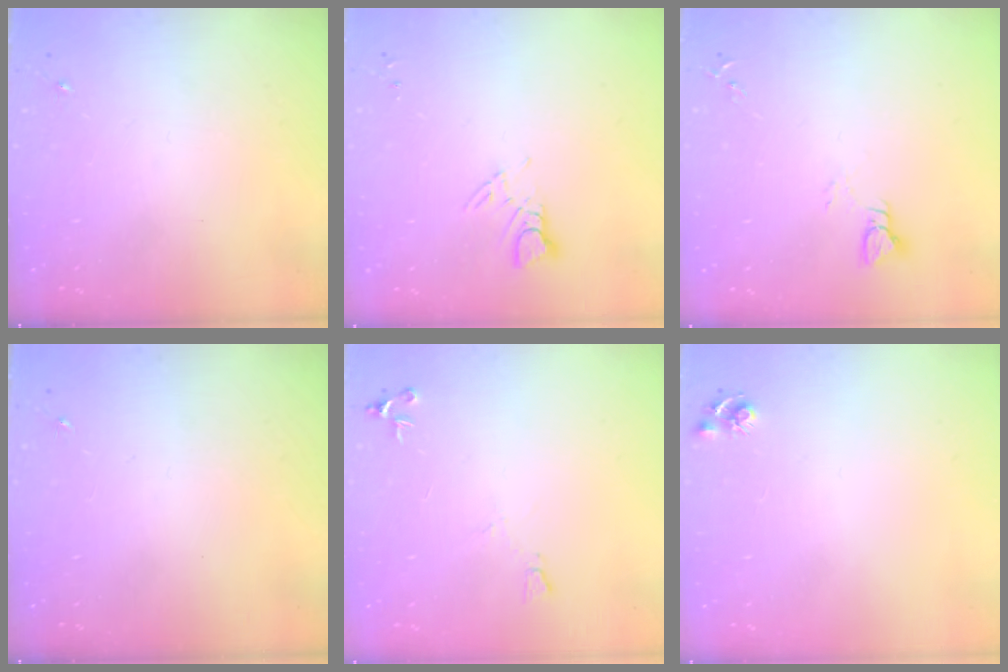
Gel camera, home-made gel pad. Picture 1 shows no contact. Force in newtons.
{"total": 3.8, "press": 3.8, "slide": 0.3}
{"total": 3.0, "press": 3.0, "slide": 0.3}
{"total": 0.0}
{"total": 4.4, "press": 4.3, "slide": 0.9}
{"total": 4.8, "press": 4.7, "slide": 0.7}